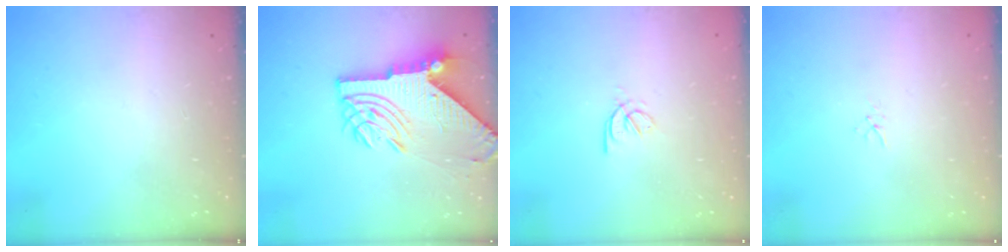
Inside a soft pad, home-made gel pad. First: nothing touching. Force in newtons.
{"total": 9.4, "press": 9.4, "slide": 1.1}
{"total": 2.9, "press": 2.8, "slide": 0.8}
{"total": 1.5, "press": 1.5, "slide": 0.1}